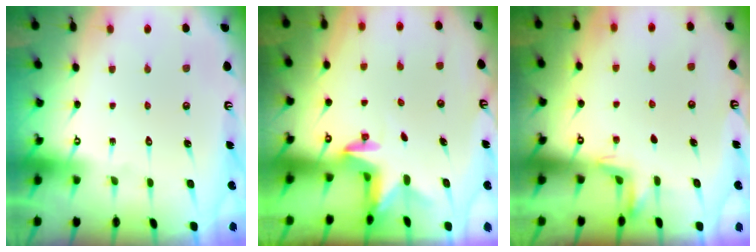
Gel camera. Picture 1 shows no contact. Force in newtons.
{"total": 2.4, "press": 2.4, "slide": 0.4}
{"total": 2.6, "press": 2.5, "slide": 0.7}